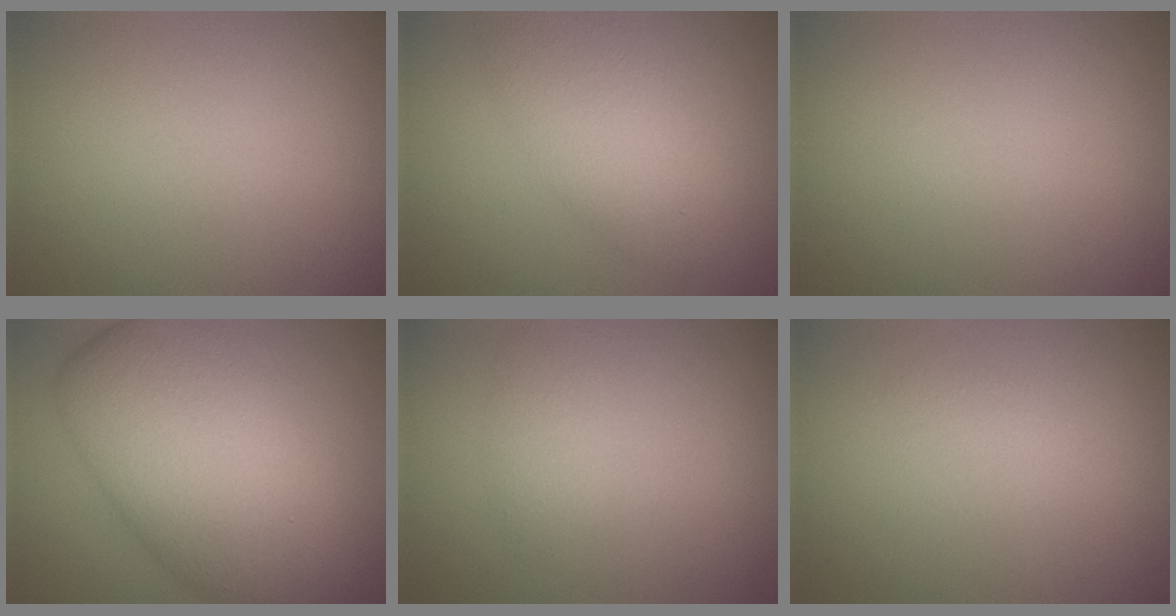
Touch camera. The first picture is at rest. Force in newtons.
{"total": 4.9, "press": 4.9, "slide": 0.2}
{"total": 0.0}
{"total": 11.8, "press": 11.8, "slide": 0.2}
{"total": 1.7, "press": 1.7, "slide": 0.0}
{"total": 0.6, "press": 0.6, "slide": 0.0}